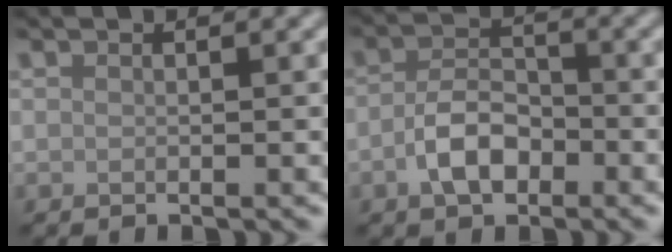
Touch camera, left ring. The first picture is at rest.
{"total": 3.9, "force": [-1.6, 2.4, 2.7], "torque": [-0.051, 0.005, -0.036]}